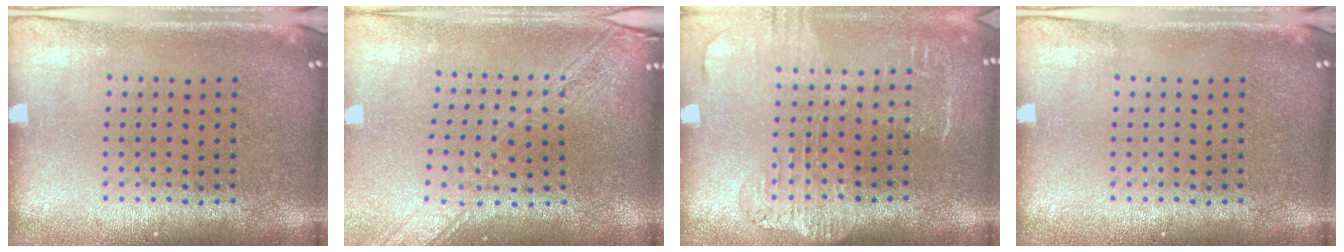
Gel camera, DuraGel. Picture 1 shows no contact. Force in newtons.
{"total": 2.2, "press": 1.8, "slide": 1.2}
{"total": 1.9, "press": 1.6, "slide": 1.0}
{"total": 0.0}